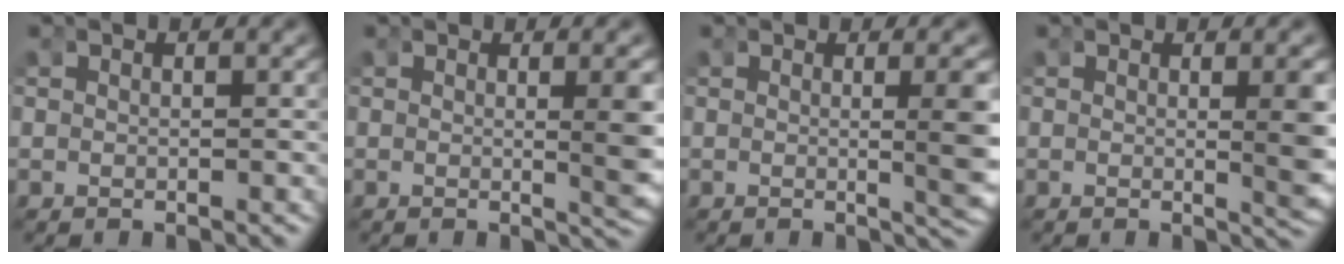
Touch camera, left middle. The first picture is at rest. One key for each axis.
{"total": 2.8, "fx": 0.0, "fy": 0.1, "fz": 2.8, "tx": -0.034, "ty": -0.009, "tz": 0.001}
{"total": 3.5, "fx": -0.2, "fy": 0.1, "fz": 3.5, "tx": -0.042, "ty": -0.005, "tz": -0.003}
{"total": 2.8, "fx": 0.0, "fy": 0.2, "fz": 2.7, "tx": -0.032, "ty": -0.009, "tz": 0.001}